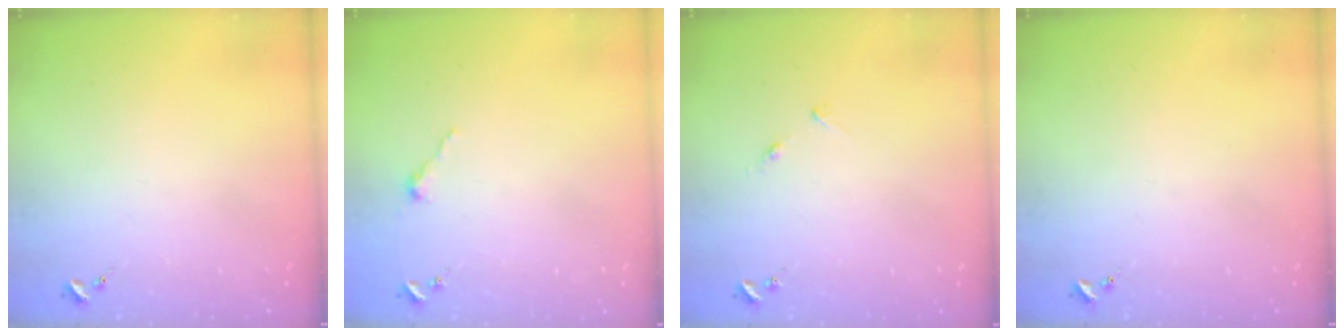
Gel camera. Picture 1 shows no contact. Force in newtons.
{"total": 2.5, "press": 2.5, "slide": 0.2}
{"total": 5.1, "press": 5.1, "slide": 0.6}
{"total": 0.0}